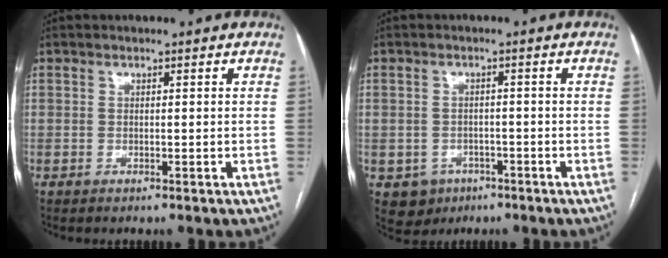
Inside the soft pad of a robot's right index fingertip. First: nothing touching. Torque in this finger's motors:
{"motor_torque": [0.00, -0.07, -0.36, -0.10]}